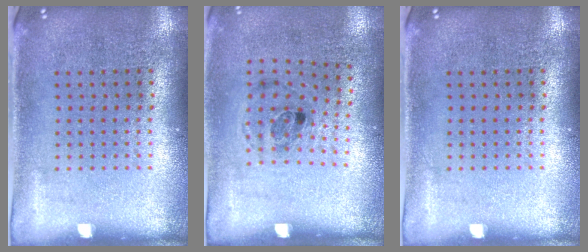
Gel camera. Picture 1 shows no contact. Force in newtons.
{"total": 1.2, "press": 0.8, "slide": 0.9}
{"total": 0.0}